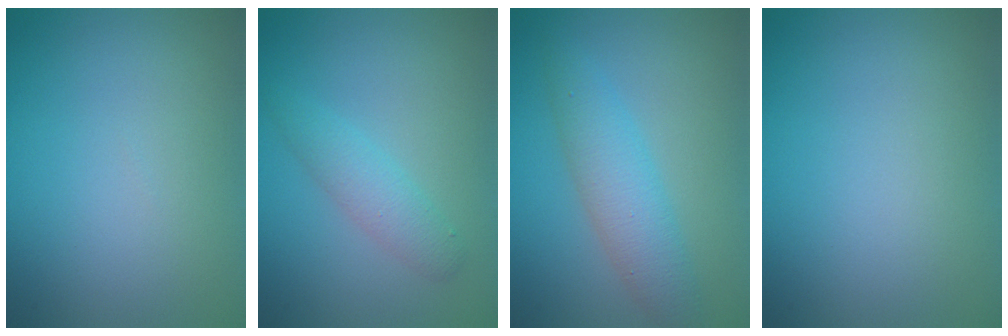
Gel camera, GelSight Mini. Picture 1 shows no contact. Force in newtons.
{"total": 2.2, "press": 2.2, "slide": 0.1}
{"total": 3.7, "press": 3.7, "slide": 0.1}
{"total": 0.0}